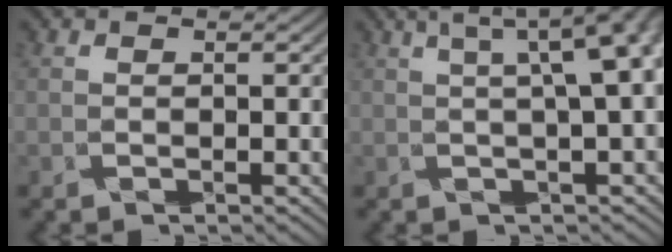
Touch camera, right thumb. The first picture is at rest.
{"total": 8.5, "force": [1.9, 1.8, 8.1], "torque": [-0.109, 0.027, 0.026]}